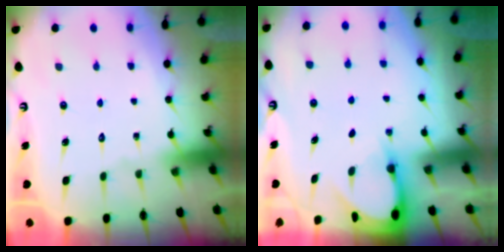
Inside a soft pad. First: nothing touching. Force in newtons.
{"total": 3.1, "press": 3.1, "slide": 0.3}